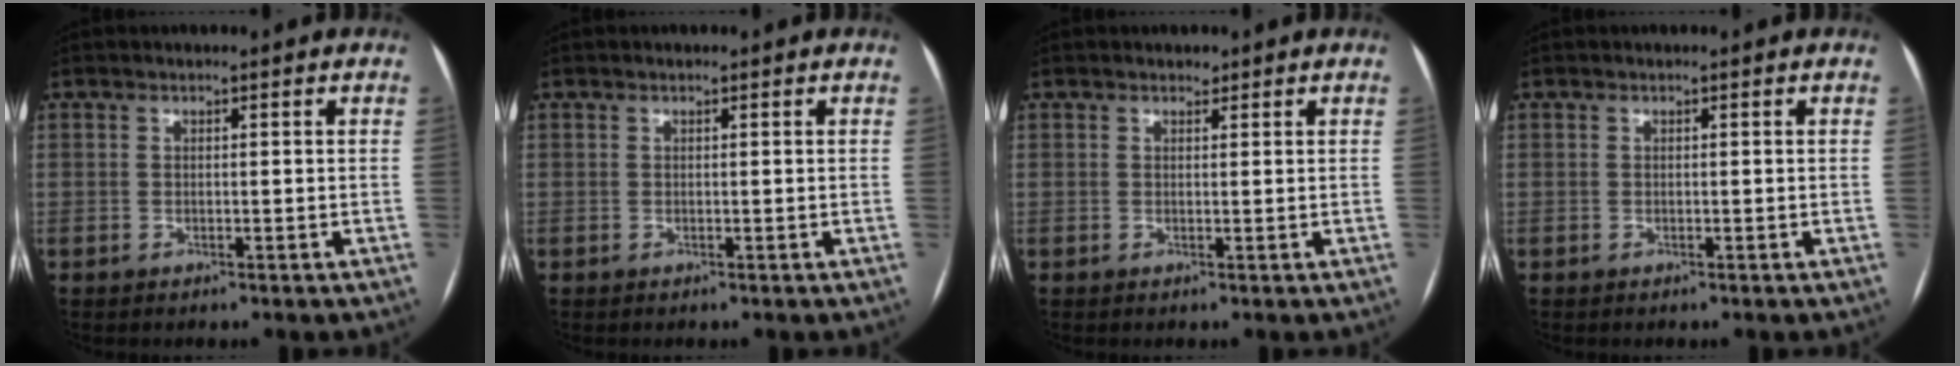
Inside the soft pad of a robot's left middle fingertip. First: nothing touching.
{"total": 0.0}
{"total": 0.7, "force": [0.6, 0.4, 0.1], "torque": [-0.003, -0.003, 0.007]}
{"total": 0.0}